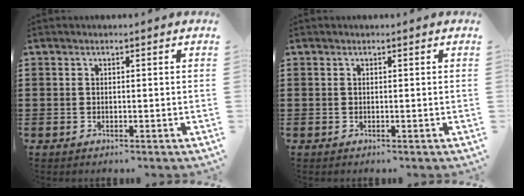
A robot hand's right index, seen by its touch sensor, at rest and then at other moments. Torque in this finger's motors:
{"motor_torque": [1.54, 0.60, 0.00, 0.00]}